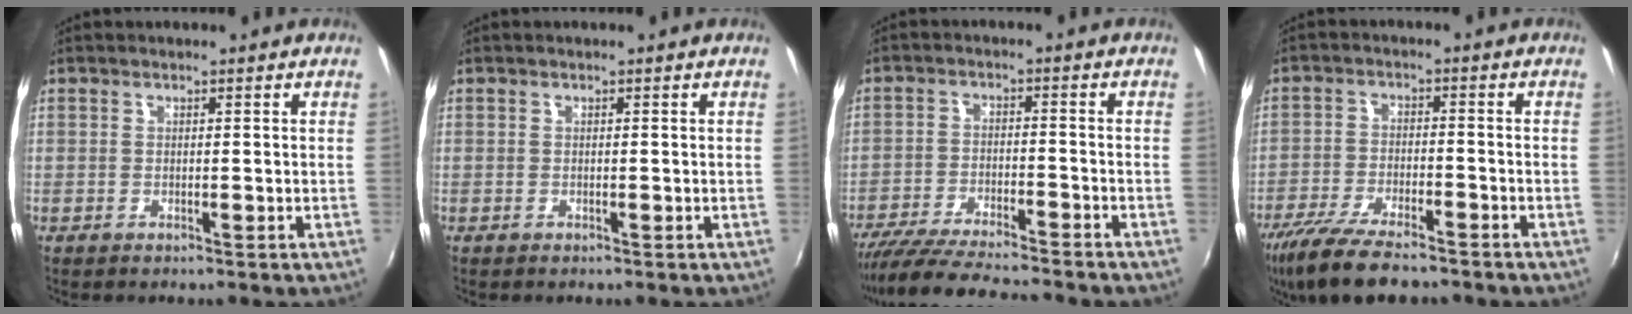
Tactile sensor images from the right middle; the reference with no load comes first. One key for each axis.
{"total": 0.0}
{"total": 15.7, "fx": -14.0, "fy": 1.4, "fz": 6.9, "tx": -0.143, "ty": -0.024, "tz": -0.228}
{"total": 13.7, "fx": -11.0, "fy": 3.4, "fz": 7.5, "tx": -0.166, "ty": -0.036, "tz": -0.192}